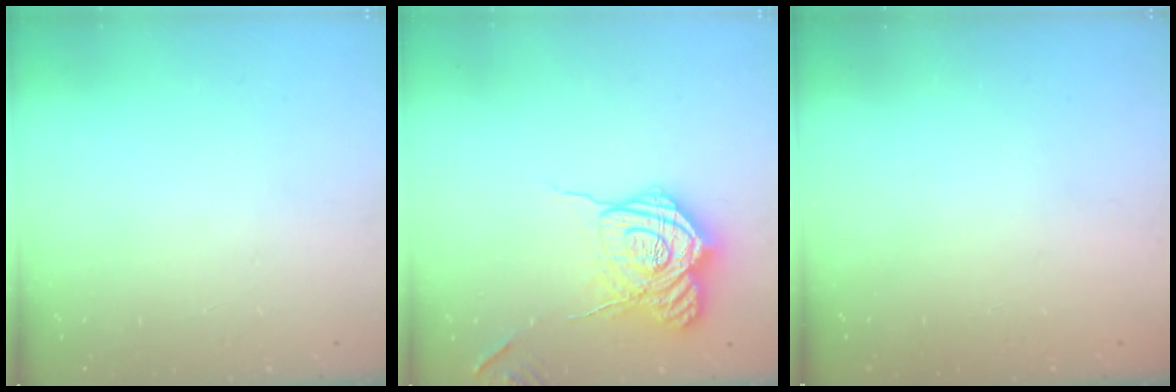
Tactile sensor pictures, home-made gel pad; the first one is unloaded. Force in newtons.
{"total": 18.0, "press": 17.9, "slide": 1.4}
{"total": 2.4, "press": 2.3, "slide": 0.7}